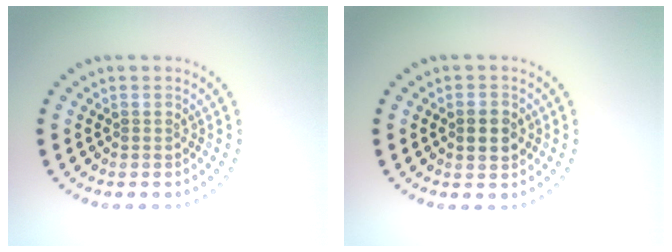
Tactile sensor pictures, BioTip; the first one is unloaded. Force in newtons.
{"total": 2.5, "press": 2.5, "slide": 0.2}